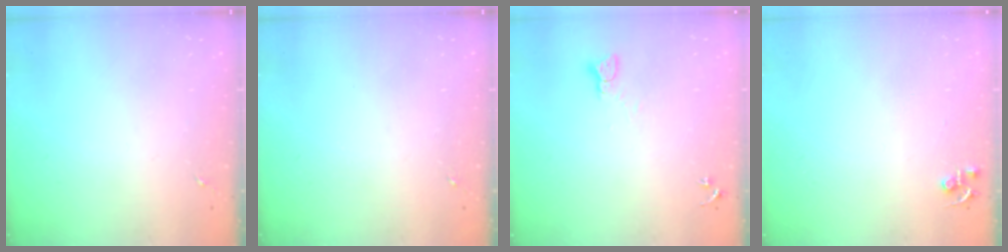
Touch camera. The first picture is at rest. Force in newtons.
{"total": 0.0}
{"total": 2.3, "press": 2.3, "slide": 0.2}
{"total": 4.5, "press": 4.4, "slide": 0.5}